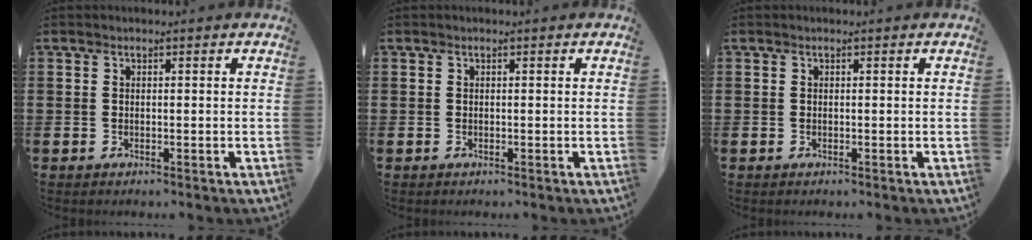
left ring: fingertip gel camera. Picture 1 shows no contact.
{"total": 0.0}
{"total": 0.0}